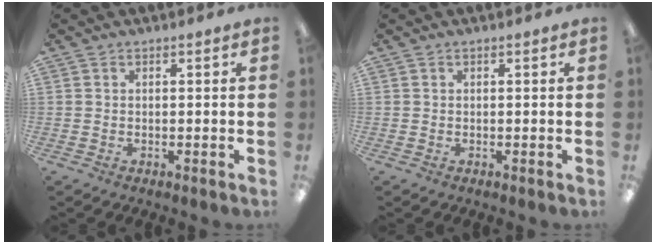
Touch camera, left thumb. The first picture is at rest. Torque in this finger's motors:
{"motor_torque": [0.00, 0.00, -0.03, 0.02, 0.00]}